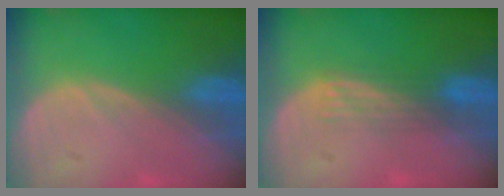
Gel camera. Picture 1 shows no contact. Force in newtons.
{"total": 2.9, "press": 2.8, "slide": 1.0}